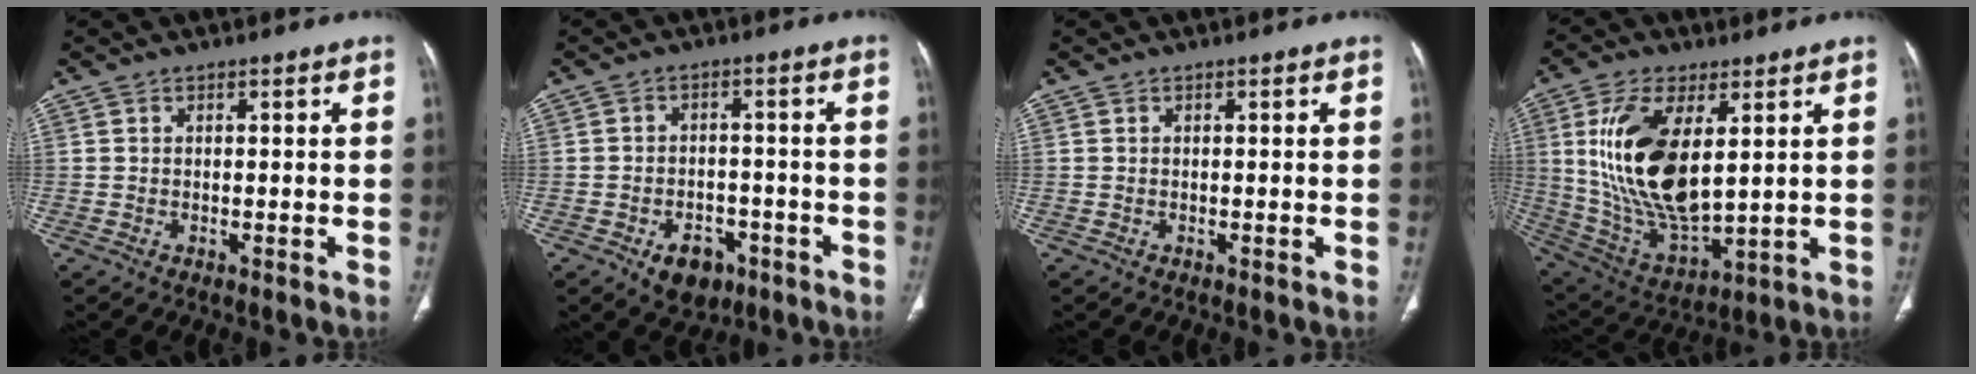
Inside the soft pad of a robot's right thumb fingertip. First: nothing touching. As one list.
[{"total": 7.2, "force": [-3.7, 5.0, 3.7], "torque": [-0.033, 0.024, -0.048]}, {"total": 0.0}, {"total": 19.4, "force": [4.4, 9.1, 16.6], "torque": [-0.320, -0.024, 0.097]}]